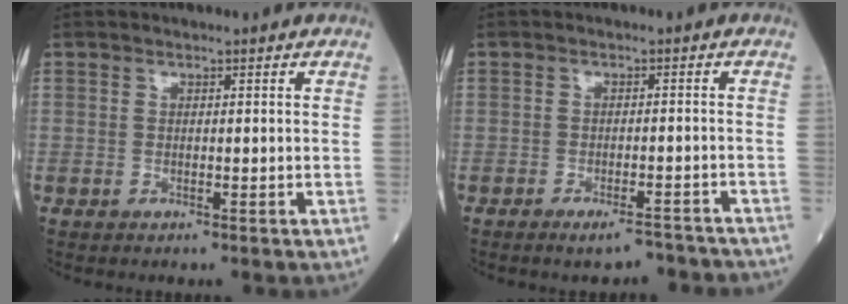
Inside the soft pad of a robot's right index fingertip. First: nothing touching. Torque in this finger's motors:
{"motor_torque": [-0.09, -0.36, 0.06, -0.01]}